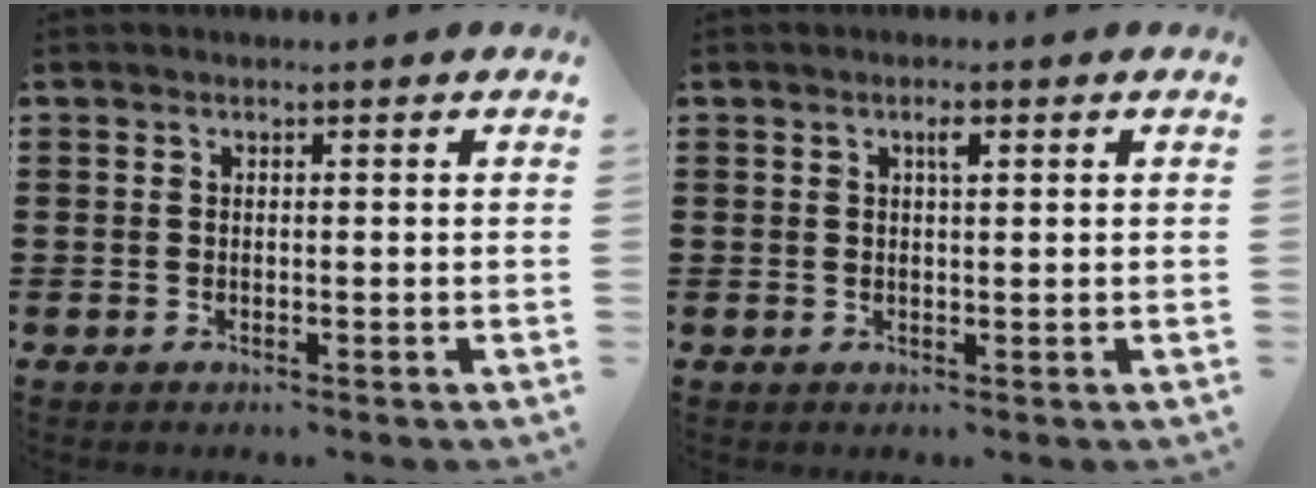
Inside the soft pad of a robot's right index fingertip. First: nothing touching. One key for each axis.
{"total": 1.8, "fx": 0.7, "fy": 0.5, "fz": 1.5, "tx": -0.024, "ty": 0.002, "tz": 0.009}